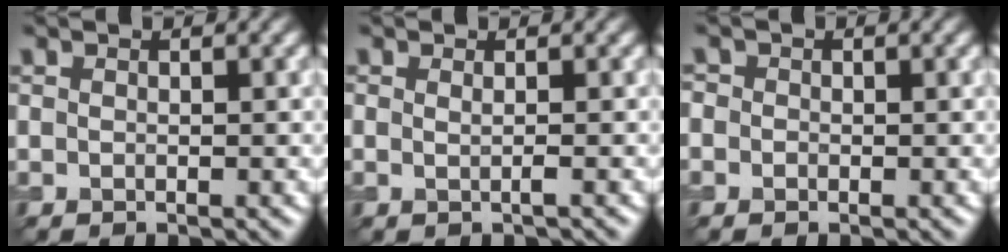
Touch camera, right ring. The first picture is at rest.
{"total": 0.8, "force": [0.1, 0.1, 0.7], "torque": [-0.013, 0.001, -0.002]}
{"total": 0.9, "force": [0.0, 0.9, 0.2], "torque": [-0.005, 0.004, -0.011]}